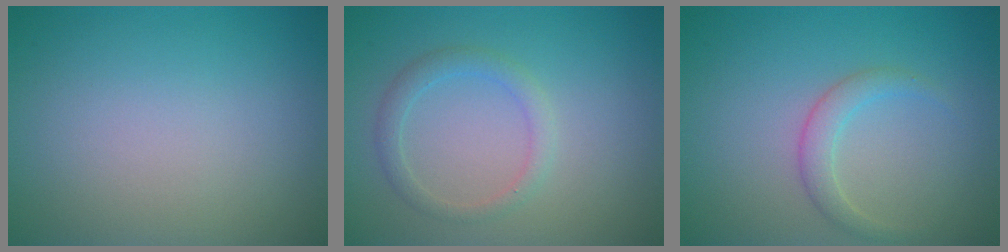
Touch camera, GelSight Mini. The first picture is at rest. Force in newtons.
{"total": 1.9, "press": 1.9, "slide": 0.1}
{"total": 1.9, "press": 1.9, "slide": 0.1}